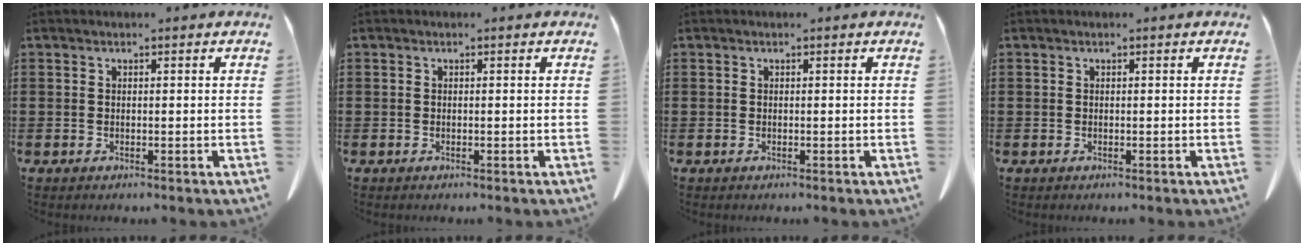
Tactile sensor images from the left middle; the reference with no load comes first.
{"total": 0.0}
{"total": 0.0}
{"total": 0.0}